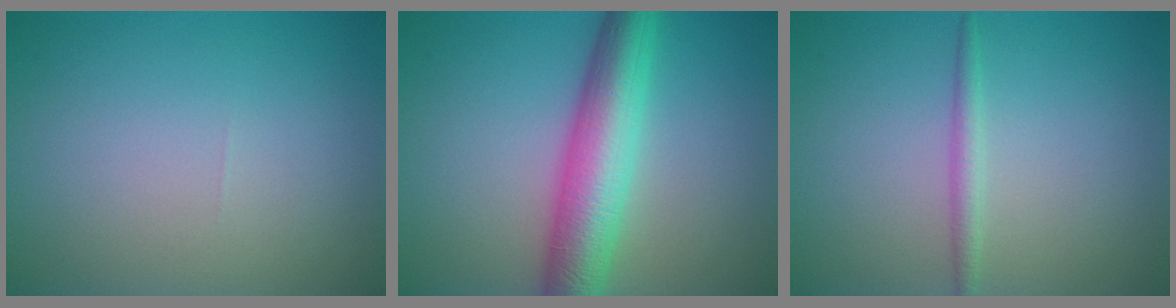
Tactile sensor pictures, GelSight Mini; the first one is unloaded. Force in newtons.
{"total": 7.6, "press": 7.6, "slide": 0.1}
{"total": 1.5, "press": 1.5, "slide": 0.1}